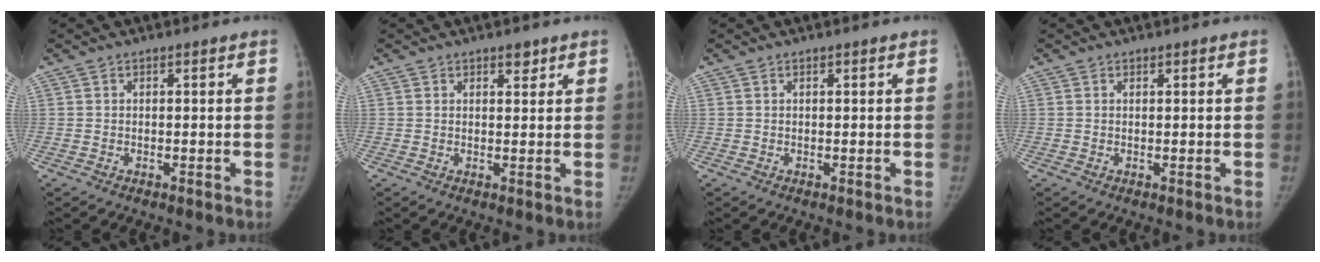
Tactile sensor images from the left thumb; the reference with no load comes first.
{"total": 2.0, "force": [1.4, 1.0, 1.0], "torque": [0.001, -0.007, 0.017]}
{"total": 0.0}
{"total": 0.0}